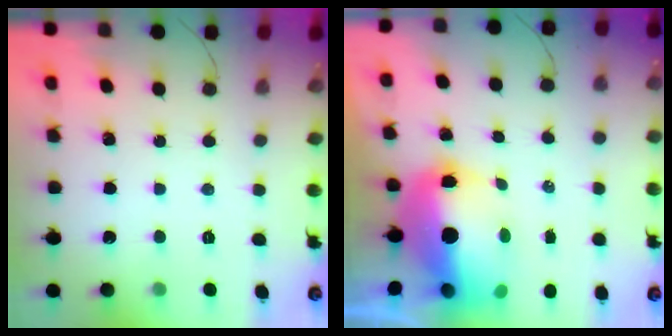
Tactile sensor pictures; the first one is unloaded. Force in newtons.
{"total": 13.4, "press": 13.1, "slide": 2.7}